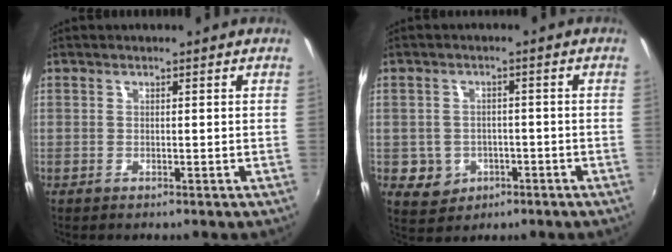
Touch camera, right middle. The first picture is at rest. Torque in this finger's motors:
{"motor_torque": [-0.22, -0.09, -0.06, -0.01]}